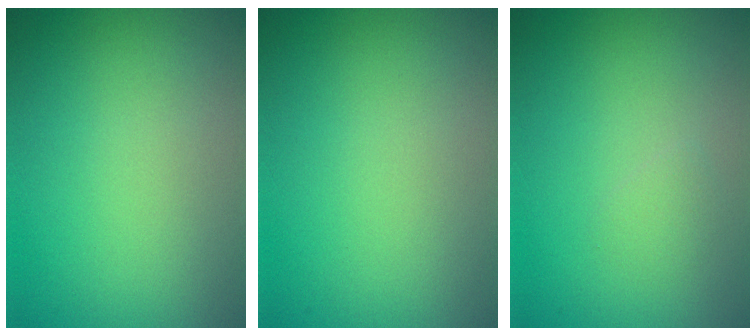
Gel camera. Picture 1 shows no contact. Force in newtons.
{"total": 0.0}
{"total": 0.8, "press": 0.8, "slide": 0.1}